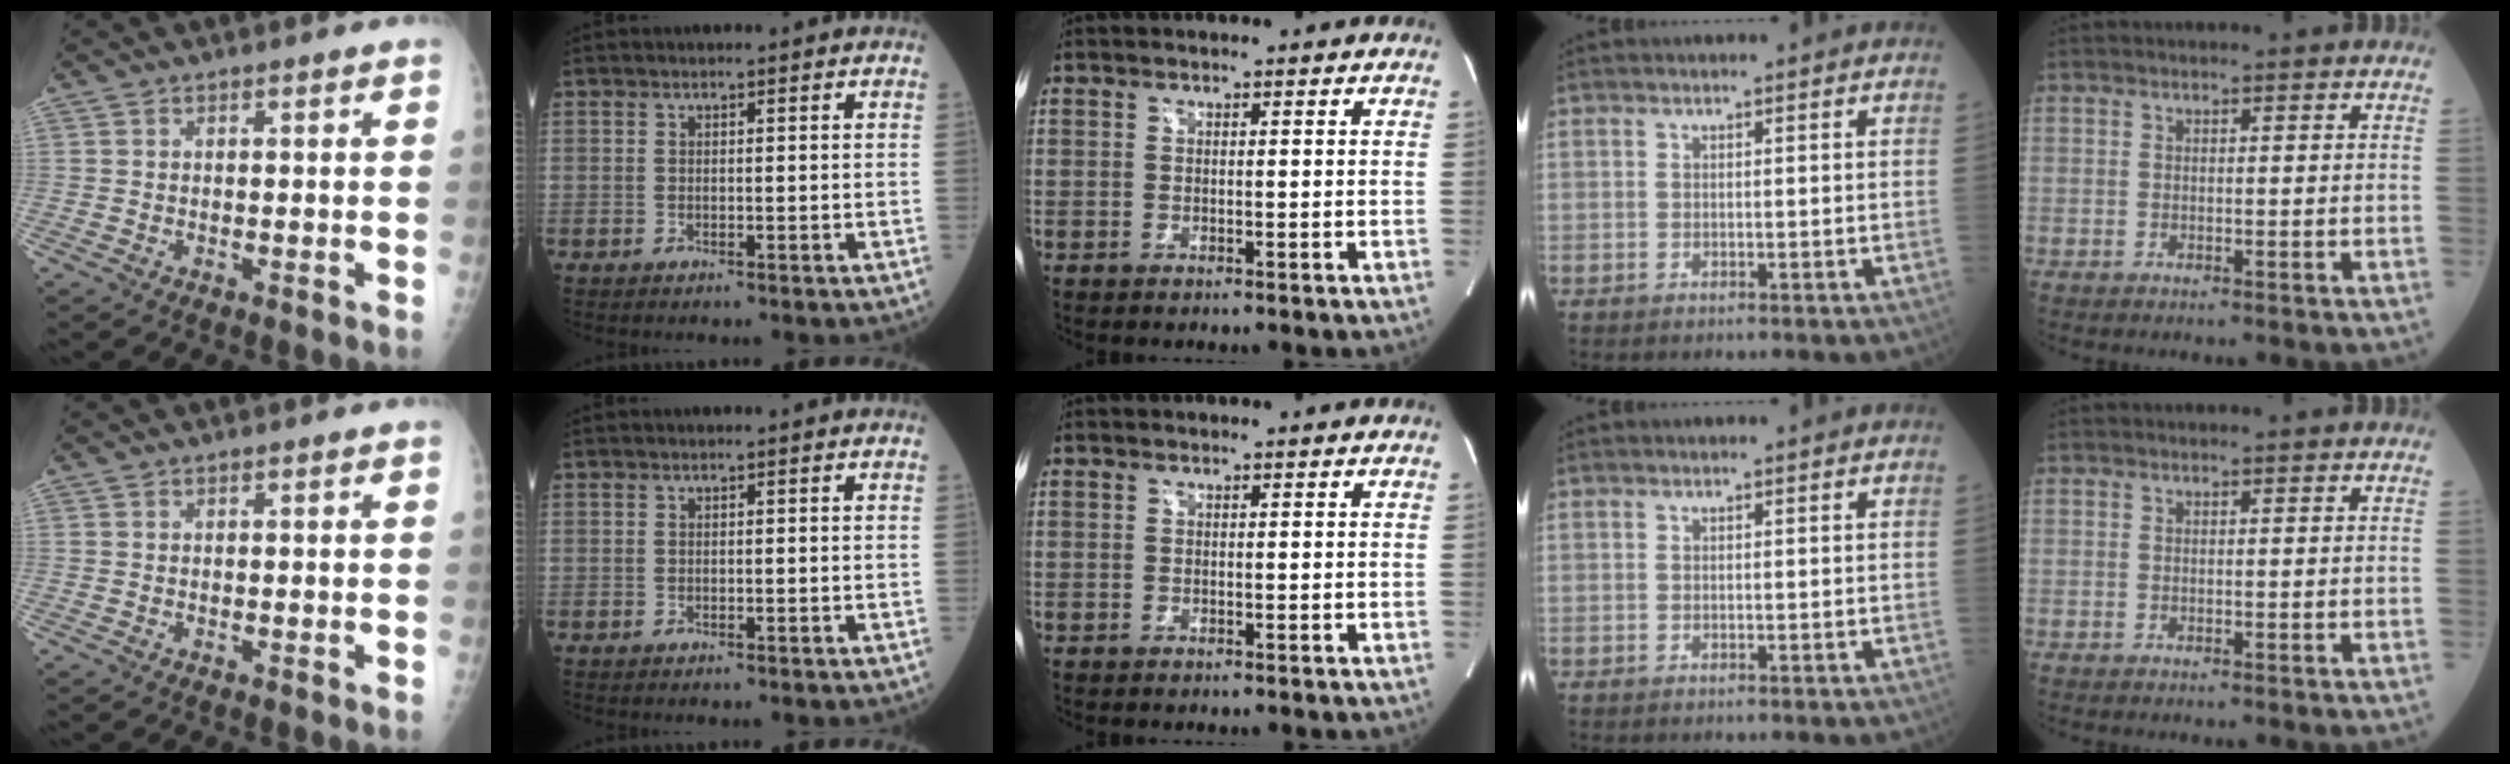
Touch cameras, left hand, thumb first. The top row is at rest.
{}